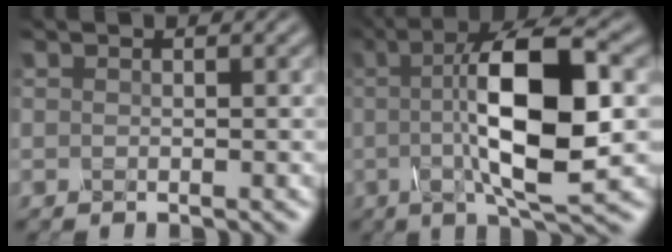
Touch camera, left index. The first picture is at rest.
{"total": 11.4, "force": [0.4, 3.3, 11.0], "torque": [-0.169, 0.009, 0.004]}